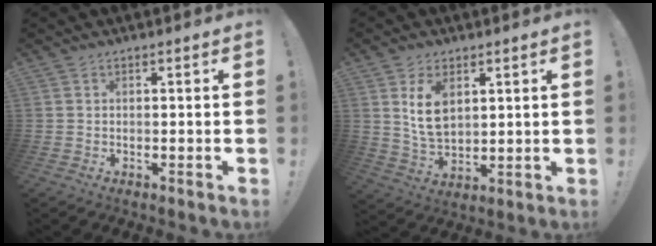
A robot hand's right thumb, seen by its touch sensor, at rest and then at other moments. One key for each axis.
{"total": 9.2, "fx": 3.8, "fy": 5.9, "fz": 5.9, "tx": -0.093, "ty": -0.012, "tz": 0.071}